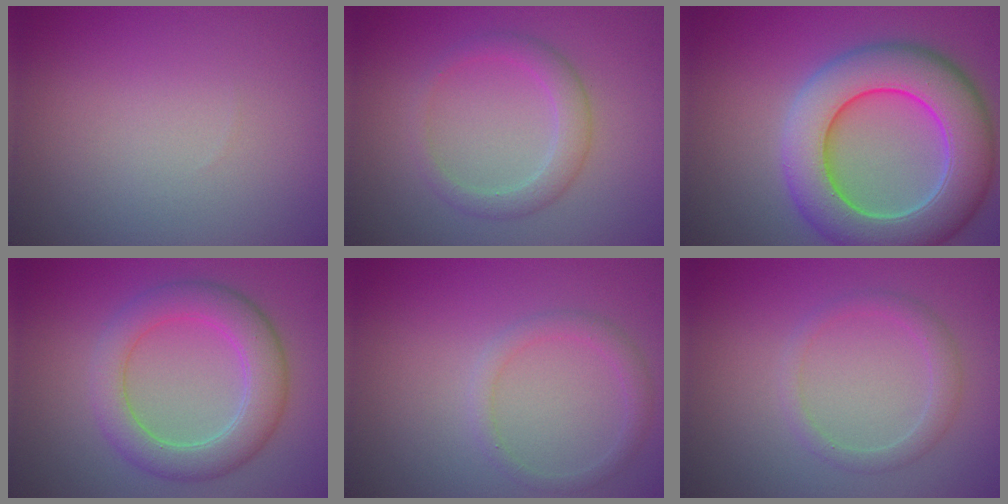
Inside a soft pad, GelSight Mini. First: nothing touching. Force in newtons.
{"total": 2.6, "press": 2.6, "slide": 0.2}
{"total": 10.5, "press": 10.5, "slide": 0.7}
{"total": 5.2, "press": 5.2, "slide": 0.2}
{"total": 1.7, "press": 1.7, "slide": 0.2}
{"total": 1.8, "press": 1.8, "slide": 0.1}